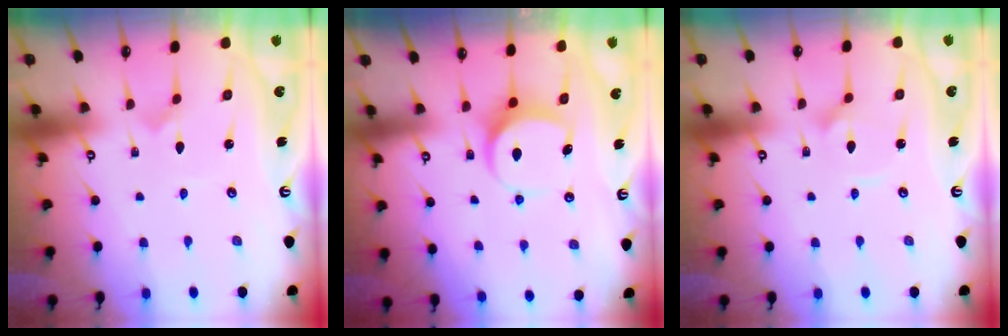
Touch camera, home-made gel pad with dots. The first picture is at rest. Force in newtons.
{"total": 7.2, "press": 7.1, "slide": 0.6}
{"total": 4.0, "press": 4.0, "slide": 0.4}